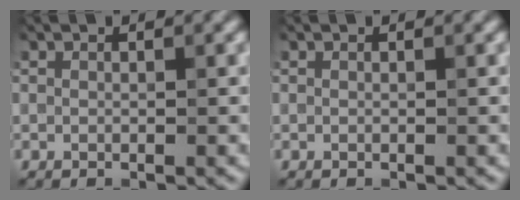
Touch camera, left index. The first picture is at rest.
{"total": 0.0}